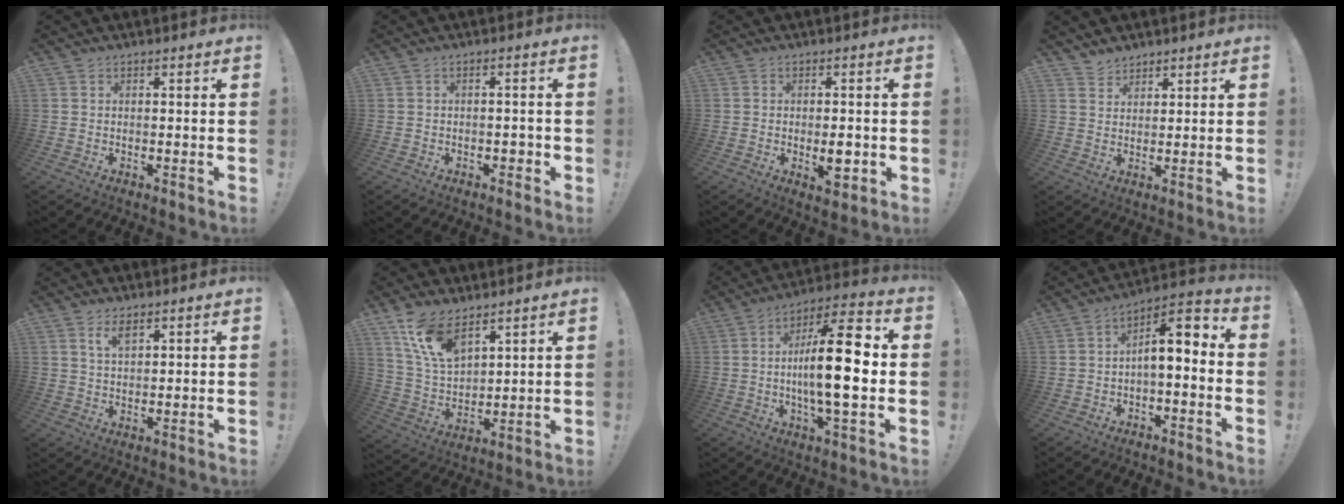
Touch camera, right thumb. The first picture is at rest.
{"total": 2.0, "force": [-1.1, 1.0, 1.4], "torque": [-0.026, 0.006, -0.017]}
{"total": 4.6, "force": [-1.0, 2.2, 3.9], "torque": [-0.050, 0.005, -0.014]}
{"total": 3.9, "force": [3.5, 1.7, 0.1], "torque": [-0.001, -0.024, 0.066]}
{"total": 4.0, "force": [2.4, 1.6, 2.7], "torque": [-0.042, -0.007, 0.041]}
{"total": 13.1, "force": [9.1, 6.2, 7.0], "torque": [-0.146, -0.042, 0.177]}
{"total": 19.2, "force": [-0.9, 5.1, 18.5], "torque": [-0.314, 0.003, -0.023]}
{"total": 7.1, "force": [-0.7, 2.9, 6.4], "torque": [-0.093, -0.001, -0.011]}